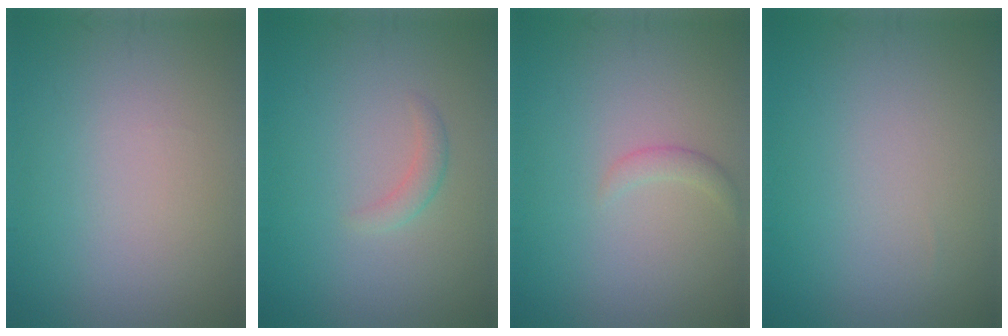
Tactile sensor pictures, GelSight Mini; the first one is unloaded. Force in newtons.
{"total": 1.2, "press": 1.2, "slide": 0.0}
{"total": 1.0, "press": 1.0, "slide": 0.1}
{"total": 0.0}